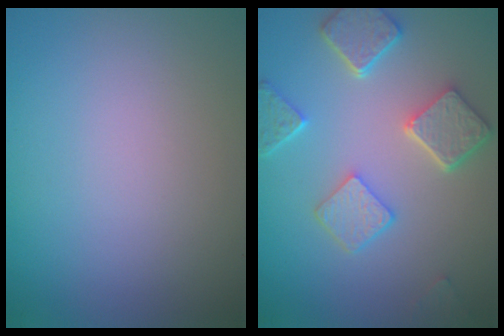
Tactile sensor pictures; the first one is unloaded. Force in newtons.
{"total": 5.7, "press": 4.5, "slide": 3.5}